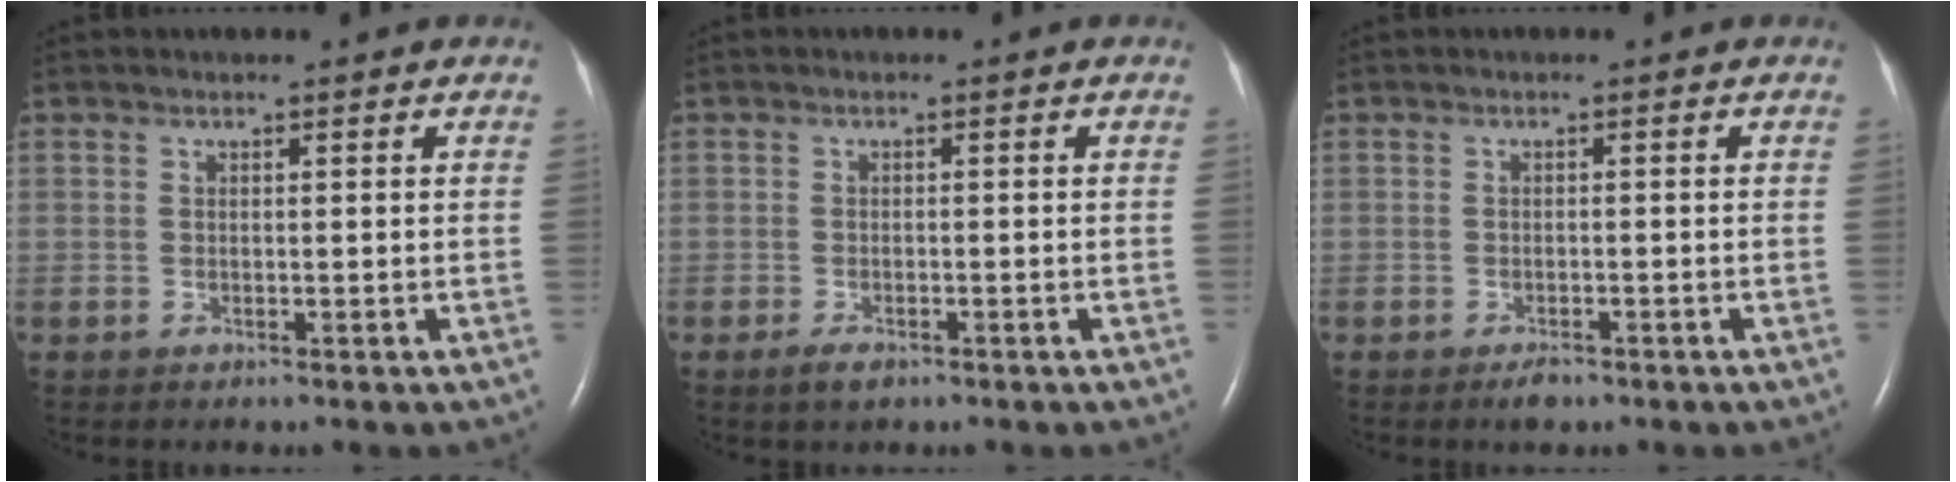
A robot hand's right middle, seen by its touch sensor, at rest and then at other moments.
{"total": 2.1, "force": [-1.4, 0.9, 1.4], "torque": [-0.035, -0.003, -0.021]}
{"total": 1.7, "force": [-1.3, 0.7, 0.9], "torque": [-0.020, -0.001, -0.017]}